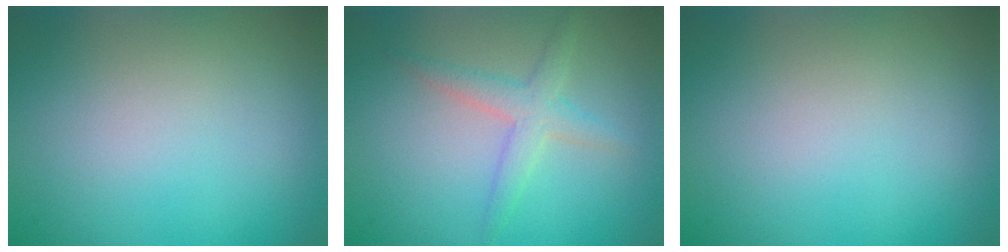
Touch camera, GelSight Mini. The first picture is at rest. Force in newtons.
{"total": 2.5, "press": 2.5, "slide": 0.1}
{"total": 0.0}